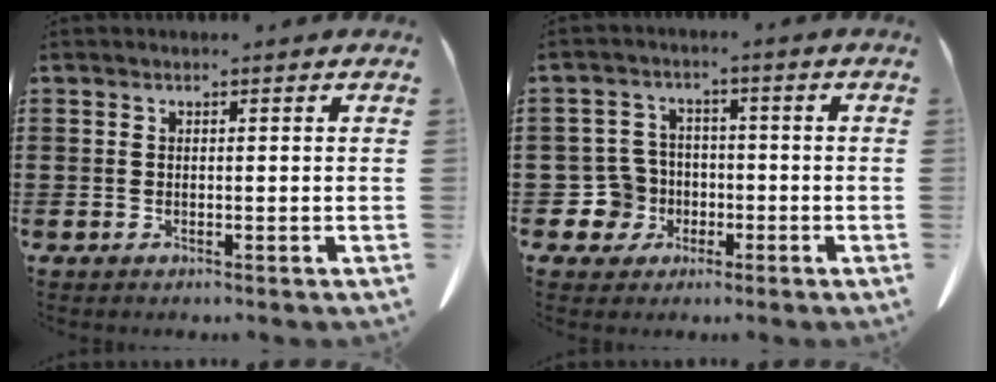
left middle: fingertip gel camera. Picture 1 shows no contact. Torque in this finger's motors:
{"motor_torque": [-0.09, 0.10, -0.01, -0.04]}